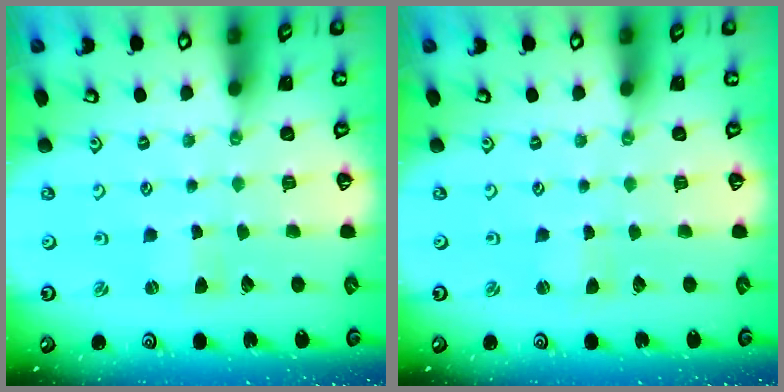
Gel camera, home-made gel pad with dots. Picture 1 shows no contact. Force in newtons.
{"total": 0.7, "press": 0.7, "slide": 0.2}